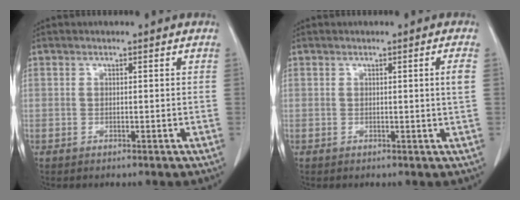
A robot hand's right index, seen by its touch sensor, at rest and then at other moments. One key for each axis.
{"total": 1.8, "fx": 0.2, "fy": -0.6, "fz": 1.7, "tx": -0.025, "ty": -0.003, "tz": 0.005}